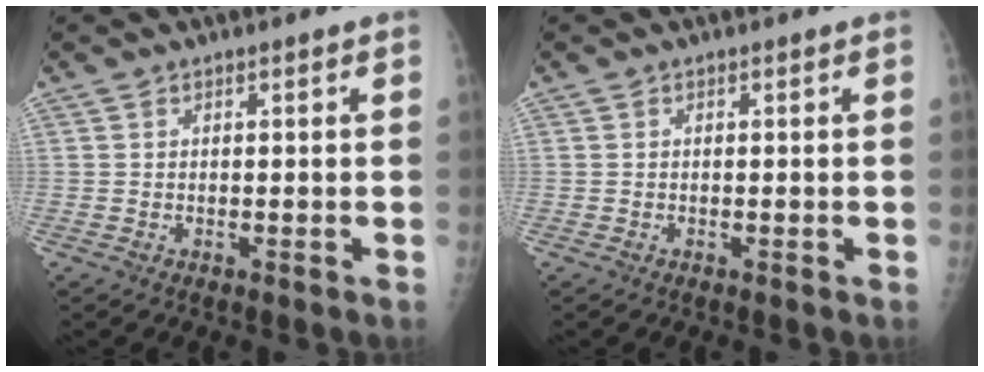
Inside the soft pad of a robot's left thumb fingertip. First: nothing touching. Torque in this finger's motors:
{"motor_torque": [0.00, 0.00, 0.00, 0.00, 0.00]}